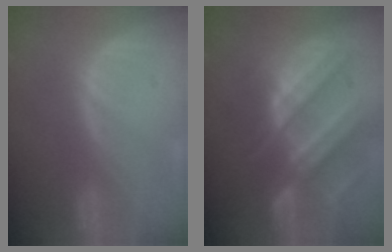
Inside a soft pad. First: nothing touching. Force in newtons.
{"total": 10.8, "press": 9.6, "slide": 4.9}